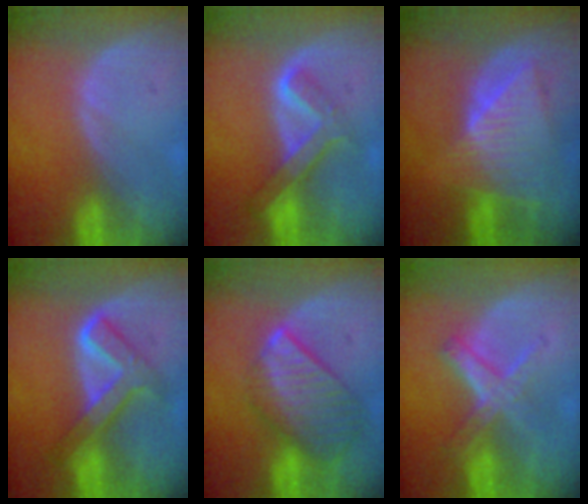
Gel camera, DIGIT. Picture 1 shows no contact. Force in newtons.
{"total": 6.7, "press": 5.7, "slide": 3.6}
{"total": 9.0, "press": 7.9, "slide": 4.3}
{"total": 6.9, "press": 6.9, "slide": 0.4}
{"total": 9.7, "press": 8.5, "slide": 4.7}
{"total": 5.8, "press": 5.5, "slide": 1.8}